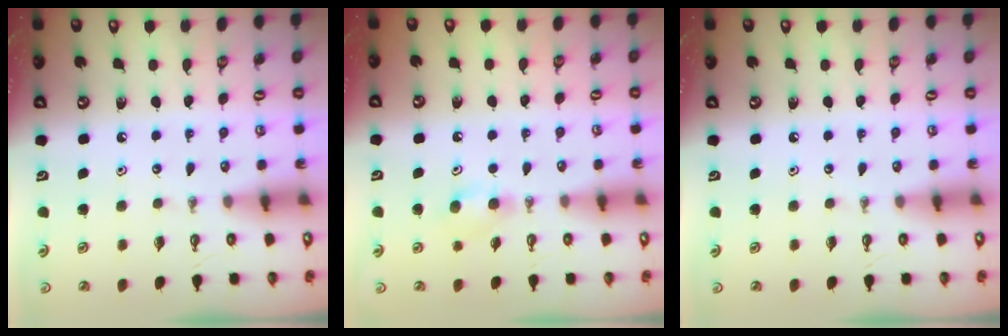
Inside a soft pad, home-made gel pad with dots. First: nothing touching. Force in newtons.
{"total": 5.5, "press": 5.3, "slide": 1.4}
{"total": 0.0}